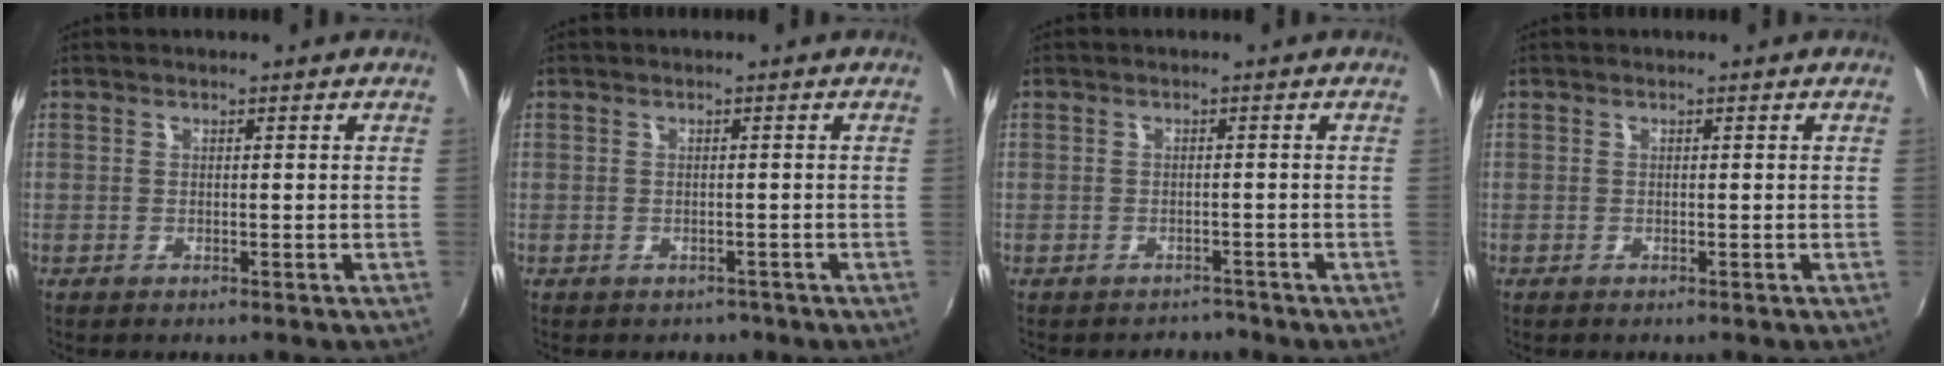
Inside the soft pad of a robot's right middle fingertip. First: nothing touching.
{"total": 2.1, "force": [-1.4, 1.5, 0.4], "torque": [-0.011, -0.006, -0.015]}
{"total": 2.8, "force": [-2.5, 1.1, -0.2], "torque": [0.001, -0.002, -0.035]}
{"total": 0.0}